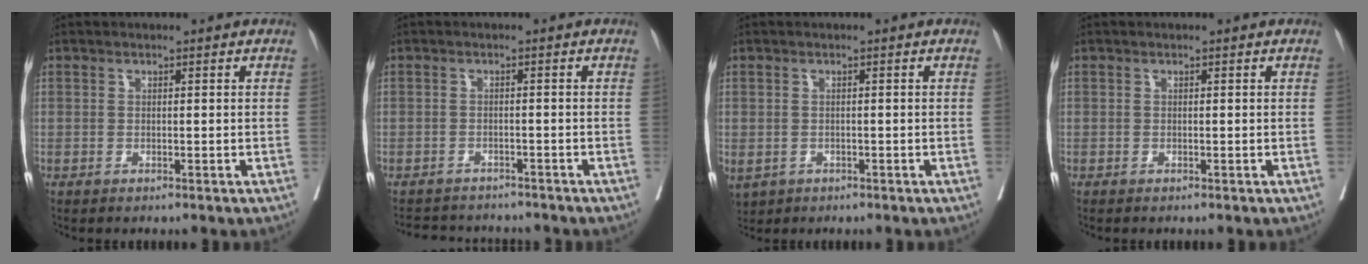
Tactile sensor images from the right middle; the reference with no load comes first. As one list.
[{"total": 6.9, "force": [-6.6, 1.7, 1.0], "torque": [-0.011, 0.004, -0.089]}, {"total": 5.9, "force": [-2.5, 4.6, 2.7], "torque": [-0.073, -0.007, -0.030]}, {"total": 0.0}]